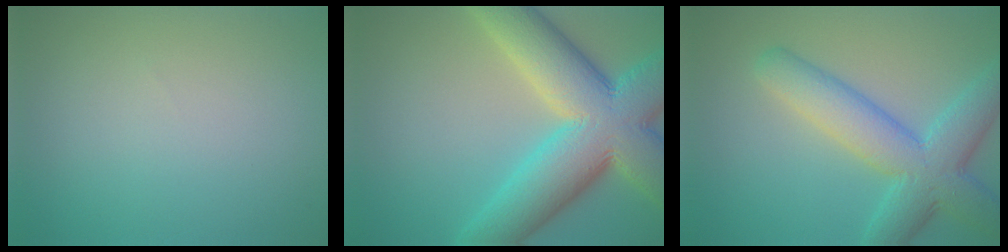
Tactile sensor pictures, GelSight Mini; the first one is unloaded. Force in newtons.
{"total": 13.7, "press": 13.7, "slide": 1.0}
{"total": 7.5, "press": 7.5, "slide": 0.2}